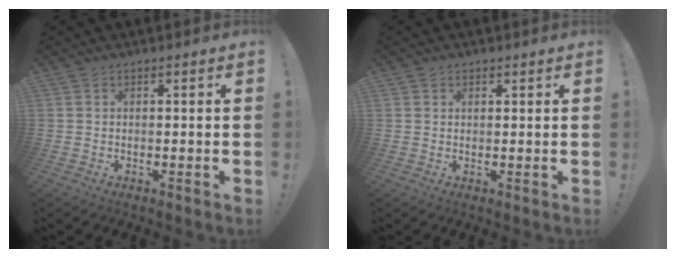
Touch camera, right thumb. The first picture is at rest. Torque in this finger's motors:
{"motor_torque": [0.10, -0.16, -0.02, 0.02, 0.14]}